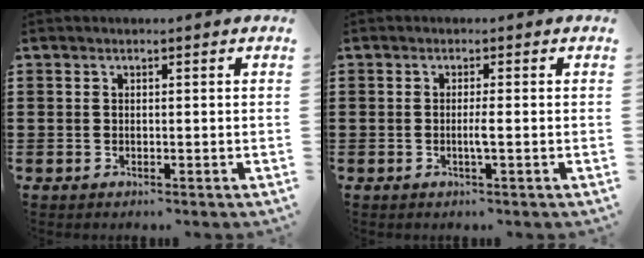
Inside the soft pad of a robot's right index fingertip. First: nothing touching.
{"total": 1.8, "force": [-0.4, -0.2, 1.7], "torque": [-0.031, -0.004, -0.010]}